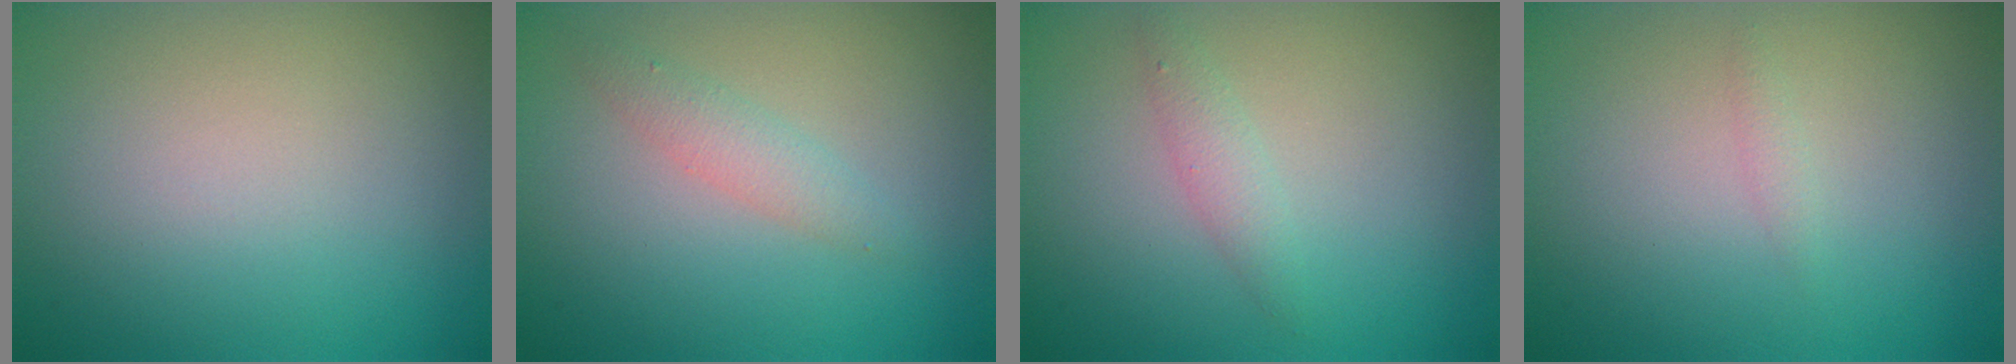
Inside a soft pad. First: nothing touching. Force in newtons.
{"total": 1.8, "press": 1.8, "slide": 0.1}
{"total": 1.4, "press": 1.4, "slide": 0.0}
{"total": 0.6, "press": 0.6, "slide": 0.0}